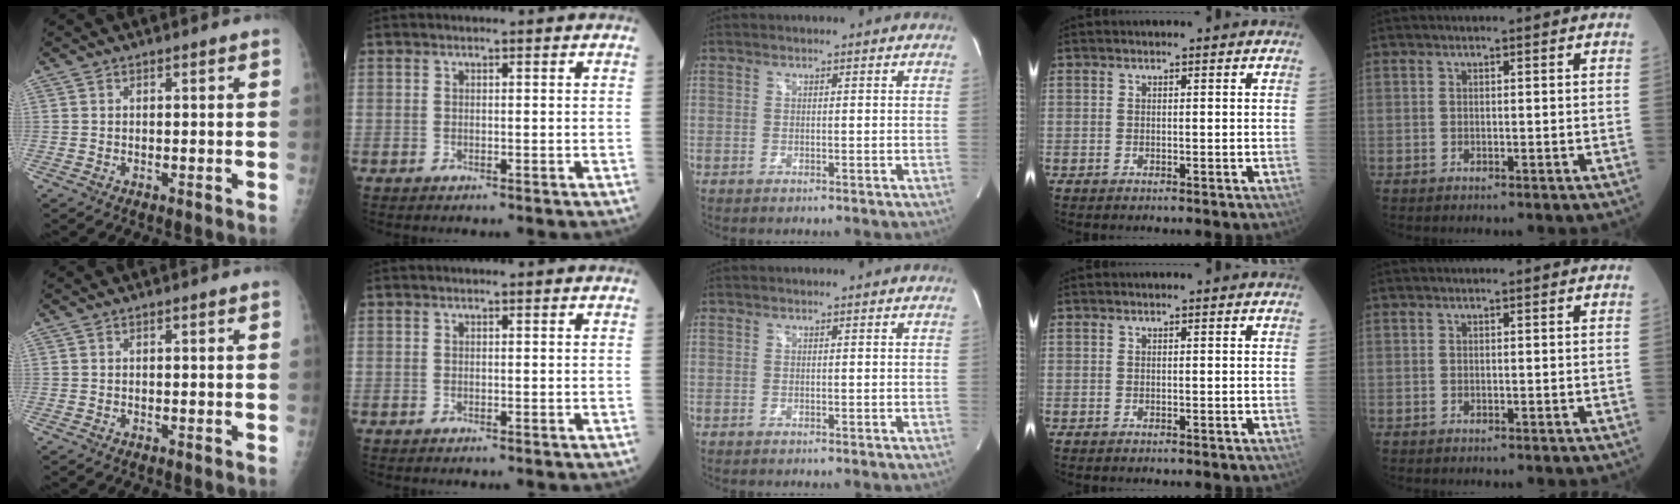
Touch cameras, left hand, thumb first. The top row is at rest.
{}